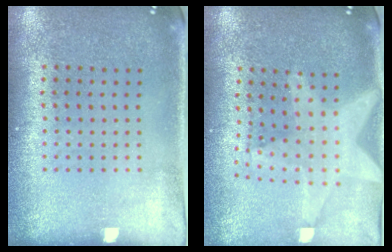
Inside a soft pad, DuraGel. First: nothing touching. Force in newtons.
{"total": 2.1, "press": 1.8, "slide": 1.1}